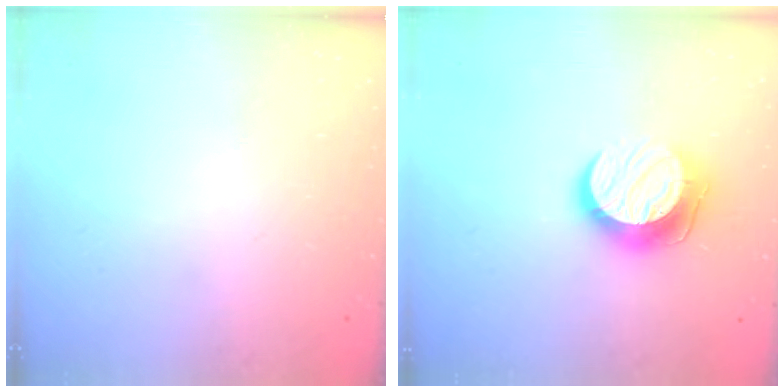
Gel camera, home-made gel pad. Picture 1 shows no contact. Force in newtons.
{"total": 11.9, "press": 11.9, "slide": 0.7}